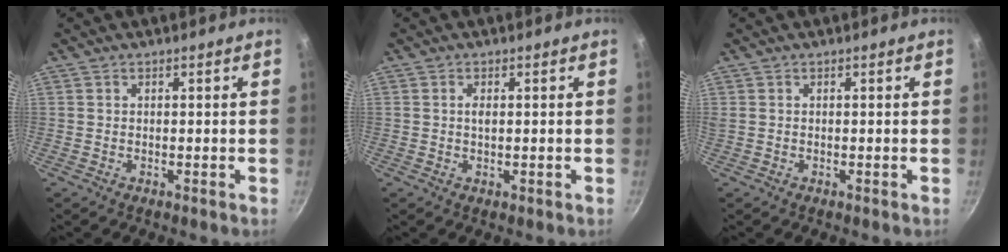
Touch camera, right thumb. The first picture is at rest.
{"total": 1.4, "force": [0.2, 0.5, 1.2], "torque": [-0.020, 0.000, 0.003]}
{"total": 0.0}